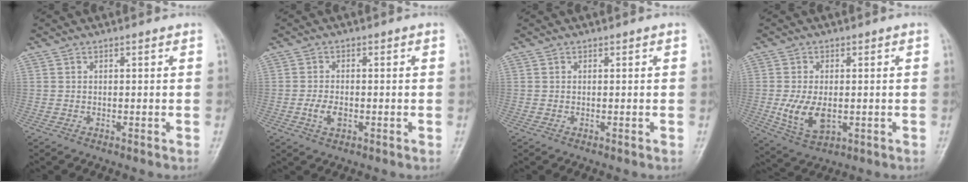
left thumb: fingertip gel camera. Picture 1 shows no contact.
{"total": 3.4, "force": [-1.0, 2.1, 2.5], "torque": [-0.046, 0.006, -0.020]}
{"total": 0.0}
{"total": 8.0, "force": [-1.1, 4.8, 6.3], "torque": [-0.111, -0.008, -0.012]}